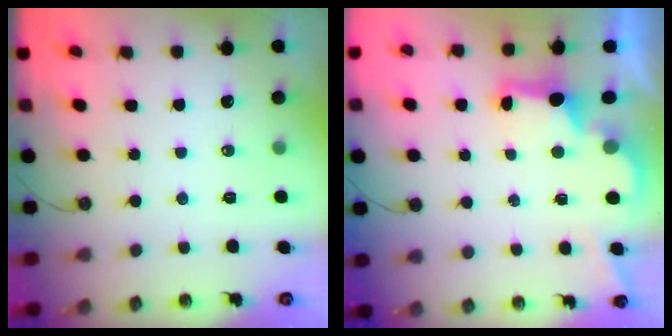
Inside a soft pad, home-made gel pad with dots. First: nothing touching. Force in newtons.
{"total": 2.9, "press": 2.8, "slide": 0.9}